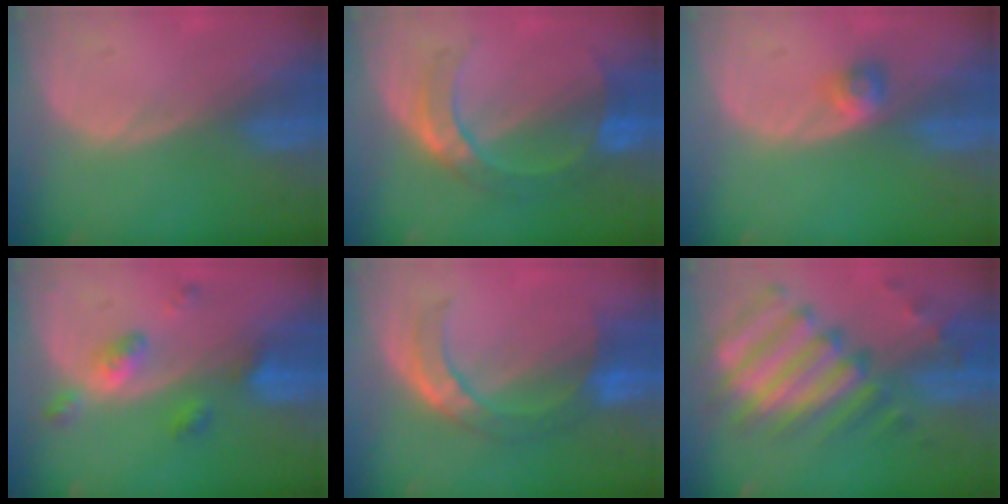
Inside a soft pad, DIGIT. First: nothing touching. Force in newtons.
{"total": 7.2, "press": 6.9, "slide": 1.9}
{"total": 2.6, "press": 2.3, "slide": 1.2}
{"total": 5.2, "press": 4.7, "slide": 2.2}
{"total": 7.0, "press": 6.9, "slide": 1.4}
{"total": 12.2, "press": 10.5, "slide": 6.1}